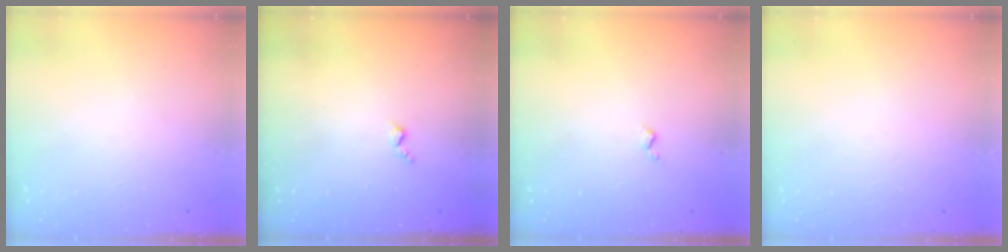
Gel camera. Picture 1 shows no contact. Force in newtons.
{"total": 2.8, "press": 2.8, "slide": 0.5}
{"total": 2.2, "press": 2.1, "slide": 0.5}
{"total": 0.0}